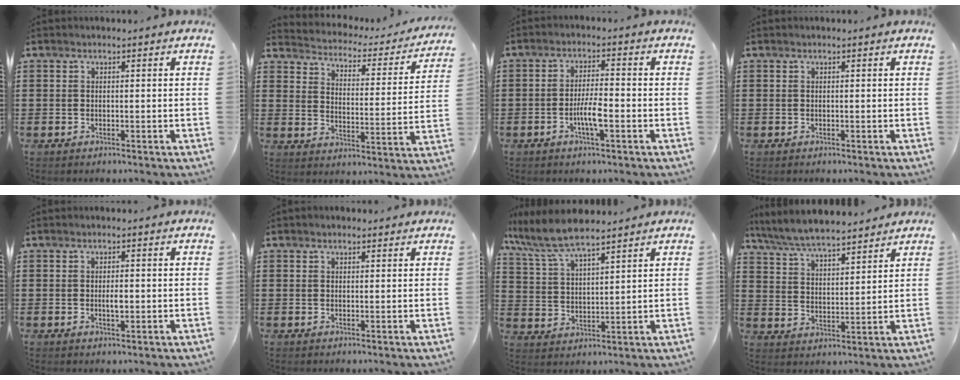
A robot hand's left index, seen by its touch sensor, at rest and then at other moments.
{"total": 2.6, "force": [2.5, 0.5, 0.2], "torque": [-0.026, -0.027, 0.034]}
{"total": 4.7, "force": [-1.6, 0.9, 4.3], "torque": [-0.088, -0.001, -0.032]}
{"total": 0.0}
{"total": 2.0, "force": [-0.1, 0.6, 1.9], "torque": [-0.036, -0.001, -0.002]}
{"total": 1.0, "force": [0.9, 0.5, 0.3], "torque": [-0.007, 0.003, 0.016]}
{"total": 7.8, "force": [6.8, 1.3, 3.7], "torque": [-0.095, -0.018, 0.122]}
{"total": 6.7, "force": [6.3, 0.6, 2.1], "torque": [-0.065, -0.027, 0.114]}